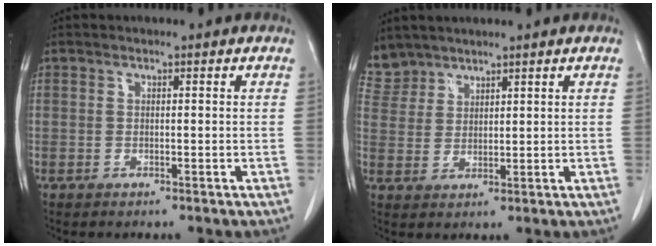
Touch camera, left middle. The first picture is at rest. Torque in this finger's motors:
{"motor_torque": [0.78, -0.78, 0.00, -0.04]}